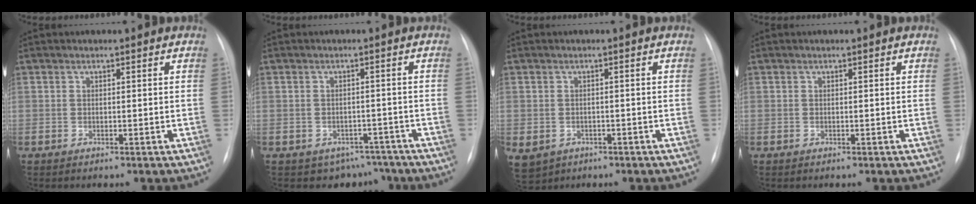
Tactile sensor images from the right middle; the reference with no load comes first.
{"total": 5.2, "force": [-4.0, 3.2, -0.1], "torque": [0.021, 0.020, -0.048]}
{"total": 7.7, "force": [-3.5, 6.4, 2.7], "torque": [-0.072, 0.001, -0.041]}
{"total": 0.0}